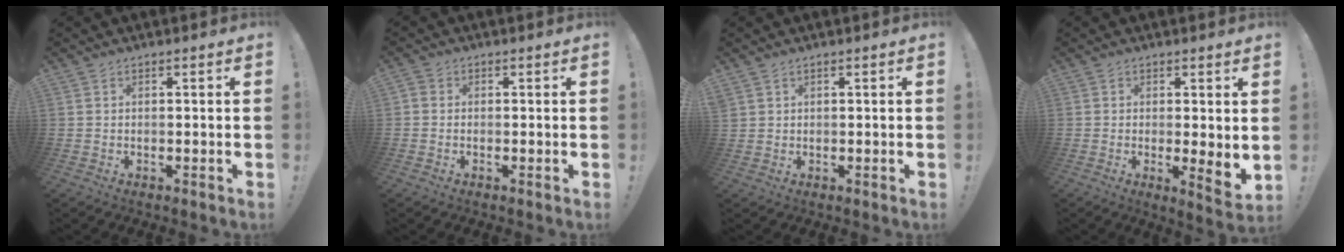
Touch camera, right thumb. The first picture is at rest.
{"total": 1.1, "force": [-0.5, 0.8, 0.4], "torque": [-0.009, 0.004, -0.009]}
{"total": 1.2, "force": [0.7, 0.8, 0.4], "torque": [-0.014, 0.004, 0.016]}
{"total": 5.1, "force": [1.3, 1.0, 4.8], "torque": [-0.053, -0.027, 0.027]}